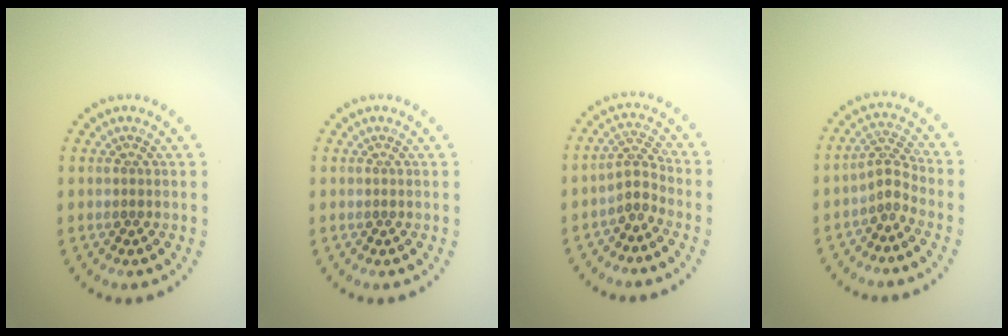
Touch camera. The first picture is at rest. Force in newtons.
{"total": 0.0}
{"total": 2.2, "press": 1.6, "slide": 1.5}
{"total": 2.3, "press": 1.6, "slide": 1.7}